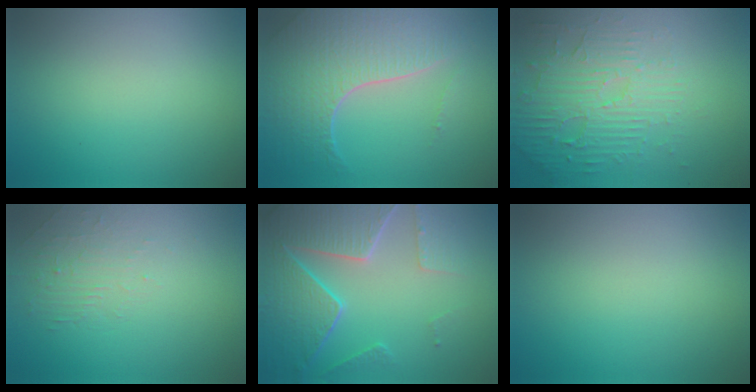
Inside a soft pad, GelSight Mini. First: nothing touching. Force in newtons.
{"total": 7.2, "press": 5.2, "slide": 5.0}
{"total": 5.5, "press": 3.8, "slide": 4.0}
{"total": 1.8, "press": 0.5, "slide": 1.7}
{"total": 7.7, "press": 5.9, "slide": 4.9}
{"total": 0.0}